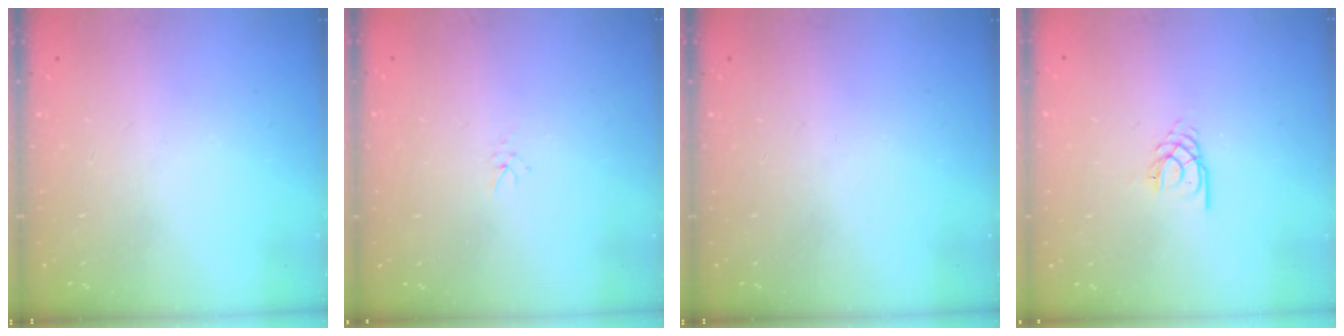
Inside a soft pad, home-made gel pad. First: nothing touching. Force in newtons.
{"total": 2.0, "press": 2.0, "slide": 0.3}
{"total": 0.0}
{"total": 2.1, "press": 2.1, "slide": 0.3}